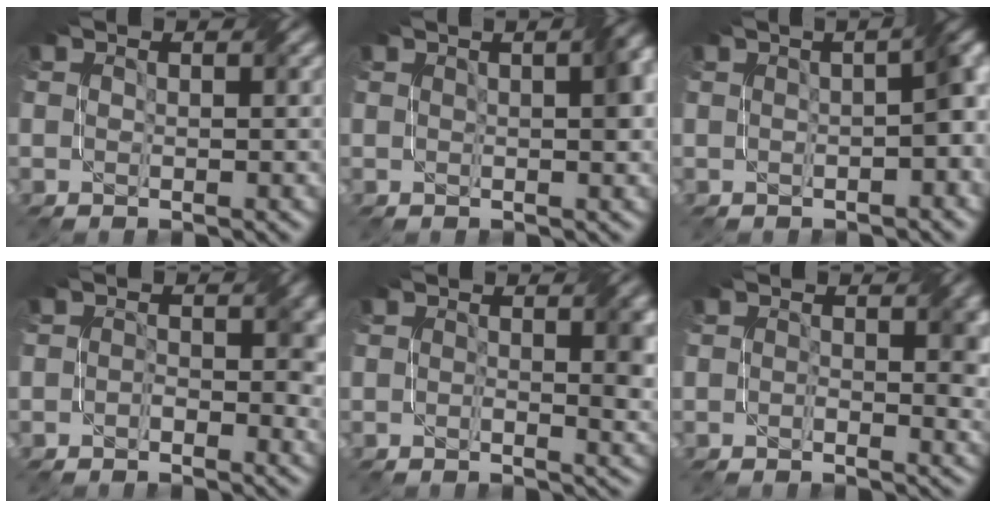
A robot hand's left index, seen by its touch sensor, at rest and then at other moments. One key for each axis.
{"total": 3.6, "fx": 0.8, "fy": 1.1, "fz": 3.3, "tx": -0.034, "ty": 0.016, "tz": 0.011}
{"total": 4.1, "fx": 0.1, "fy": 1.1, "fz": 3.9, "tx": -0.048, "ty": 0.014, "tz": 0.003}
{"total": 3.2, "fx": -0.1, "fy": 2.0, "fz": 2.4, "tx": -0.024, "ty": -0.001, "tz": -0.010}
{"total": 3.2, "fx": 0.2, "fy": 1.2, "fz": 3.0, "tx": -0.040, "ty": -0.002, "tz": 0.001}
{"total": 3.4, "fx": 0.2, "fy": 1.9, "fz": 2.9, "tx": -0.030, "ty": 0.000, "tz": -0.002}